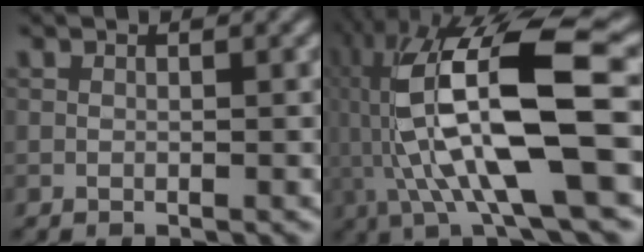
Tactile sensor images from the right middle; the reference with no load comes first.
{"total": 13.4, "force": [-0.1, 4.0, 12.8], "torque": [-0.260, 0.003, 0.004]}